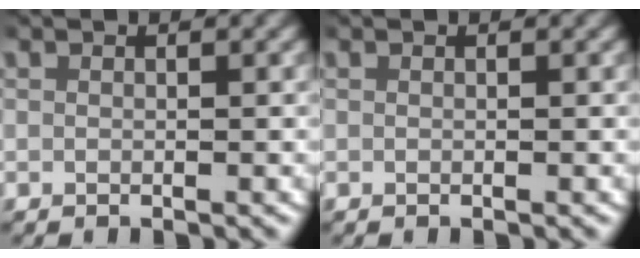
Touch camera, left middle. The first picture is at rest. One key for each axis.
{"total": 0.0}